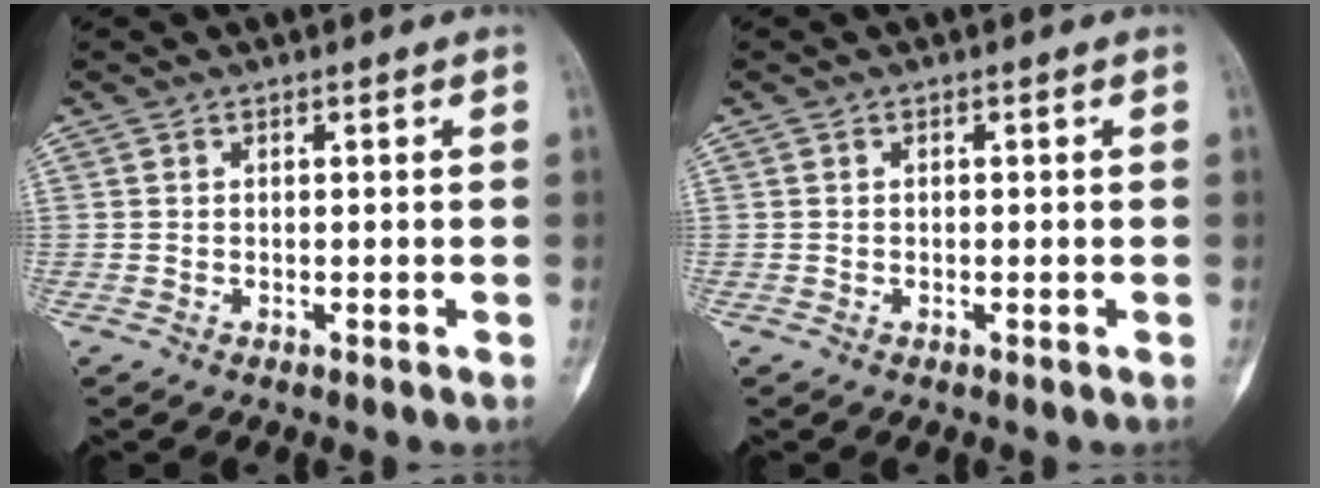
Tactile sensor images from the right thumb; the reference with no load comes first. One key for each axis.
{"total": 0.0}